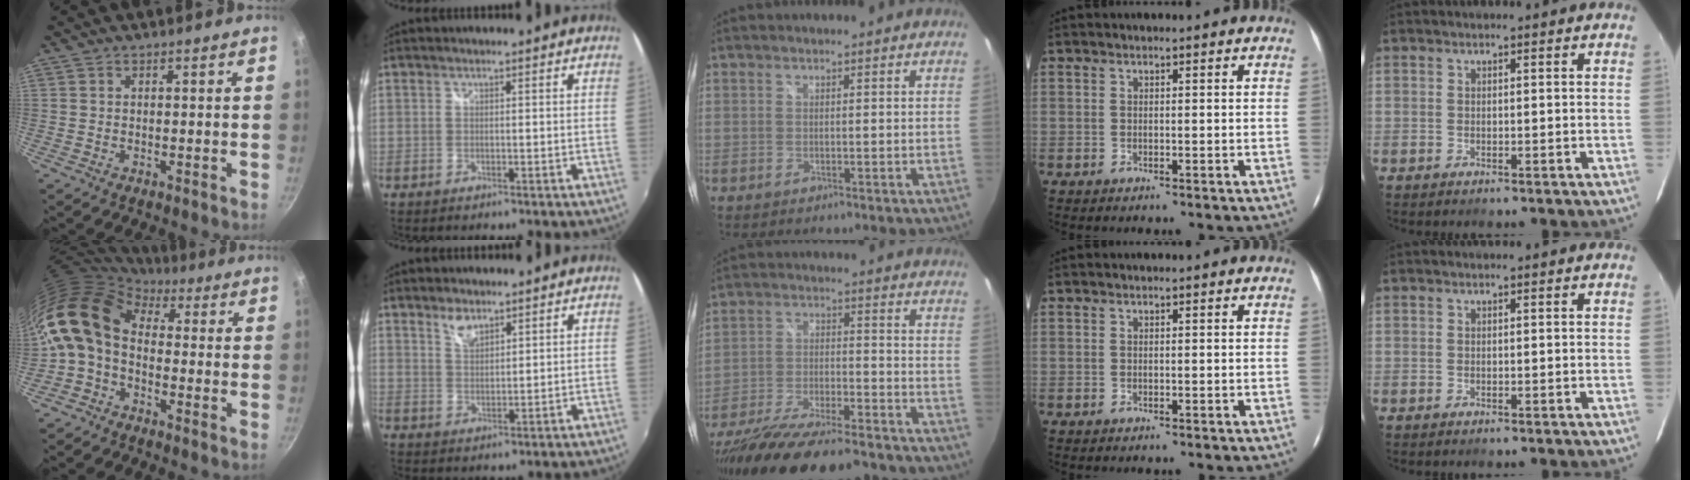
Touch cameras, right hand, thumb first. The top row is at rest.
{"thumb": {"total": 11.8, "force": [0.4, 8.1, 8.6], "torque": [-0.151, 0.027, -0.015]}, "index": {"total": 3.5, "force": [2.6, 1.5, 1.8], "torque": [-0.029, 0.000, 0.046]}, "middle": {"total": 22.7, "force": [-19.1, 4.3, 11.5], "torque": [-0.219, -0.053, -0.299]}}